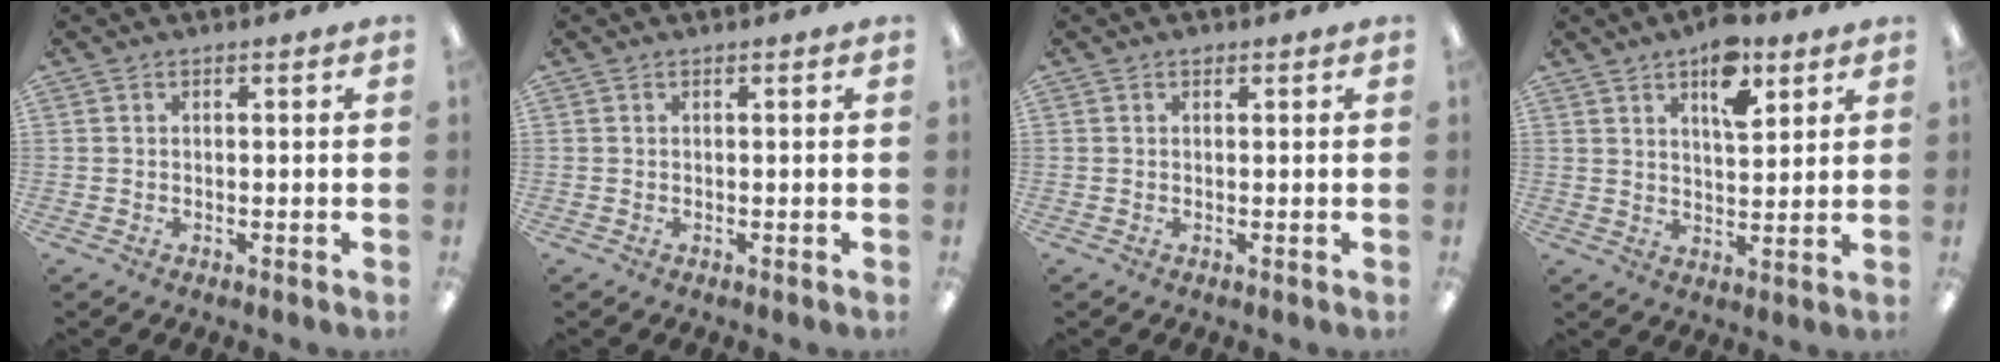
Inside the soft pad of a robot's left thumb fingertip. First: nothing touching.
{"total": 0.0}
{"total": 0.7, "force": [0.4, 0.4, 0.2], "torque": [0.003, 0.000, 0.006]}
{"total": 9.4, "force": [5.9, 4.4, 5.9], "torque": [-0.074, -0.027, 0.095]}